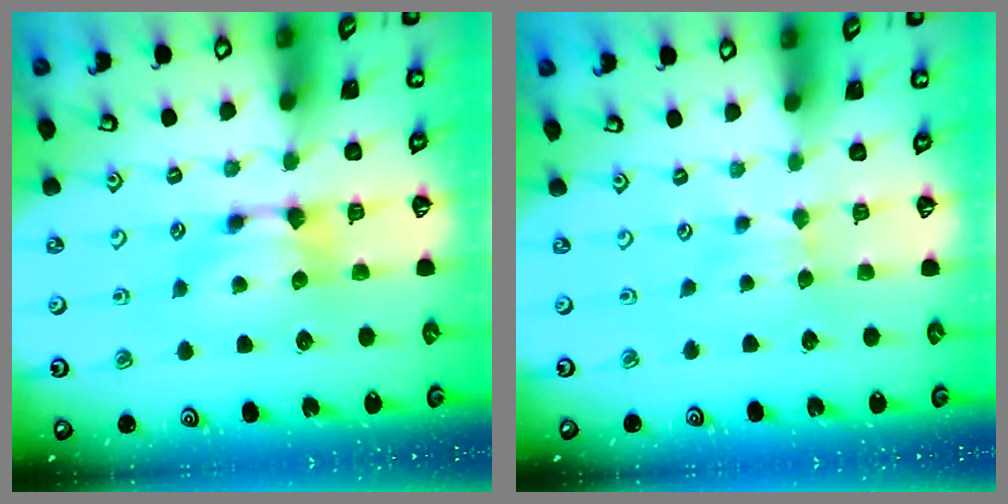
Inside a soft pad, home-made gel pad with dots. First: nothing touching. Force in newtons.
{"total": 1.9, "press": 1.8, "slide": 0.4}